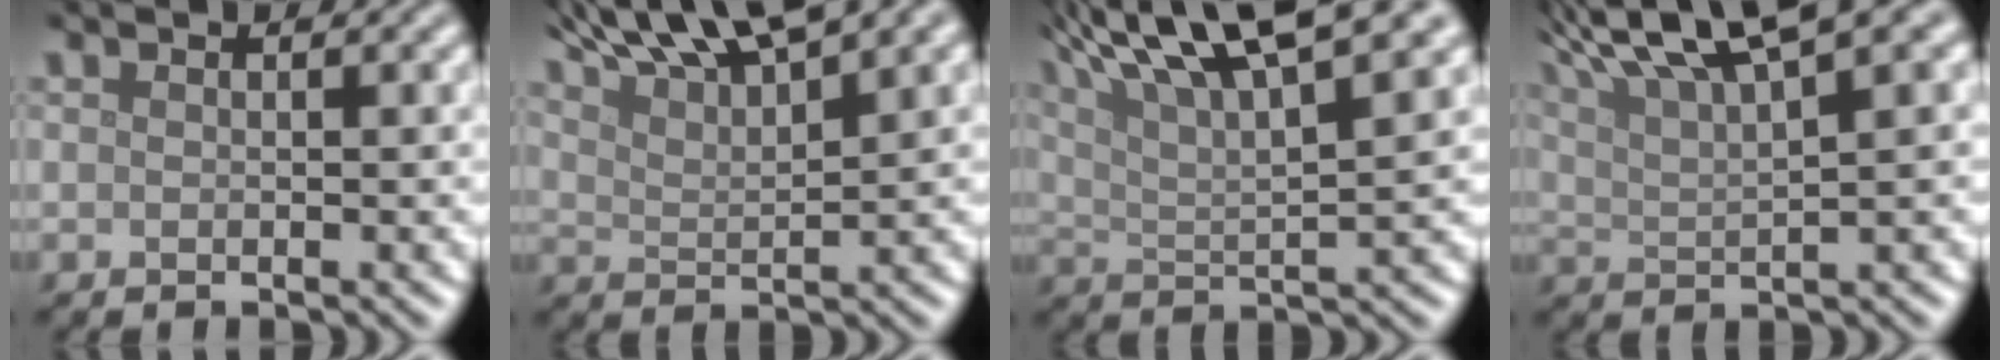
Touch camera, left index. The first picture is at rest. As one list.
[{"total": 9.5, "force": [7.6, 1.8, 5.5], "torque": [-0.095, 0.023, 0.119]}, {"total": 10.8, "force": [7.1, 2.4, 7.7], "torque": [-0.136, 0.026, 0.111]}, {"total": 9.0, "force": [6.0, 1.8, 6.5], "torque": [-0.103, 0.025, 0.099]}]